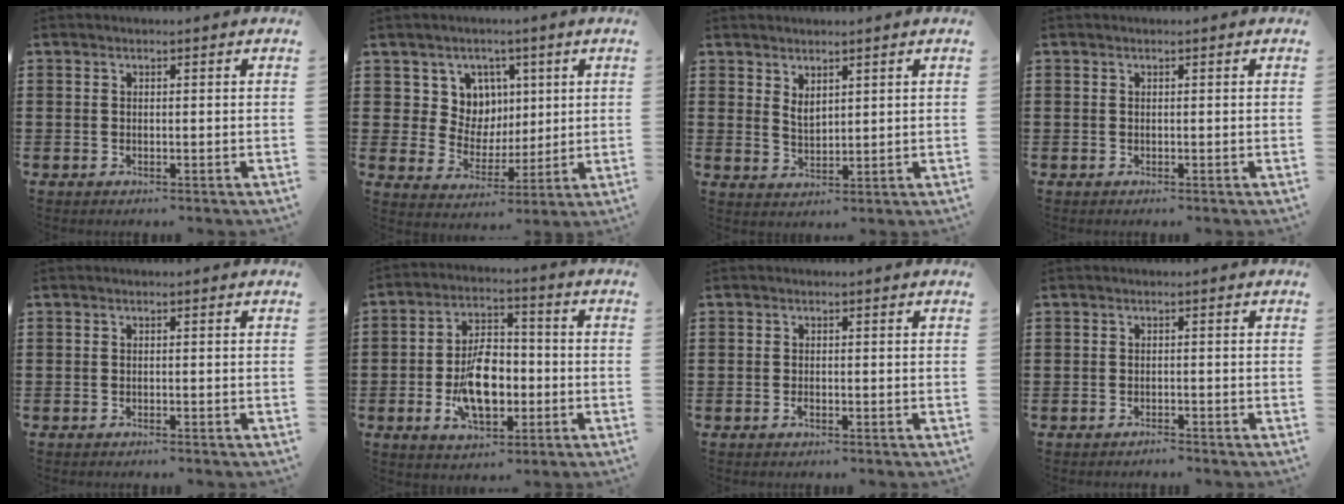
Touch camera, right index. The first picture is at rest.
{"total": 7.4, "force": [2.7, 6.6, 1.6], "torque": [-0.062, 0.001, 0.053]}
{"total": 2.4, "force": [1.8, 1.1, 1.1], "torque": [-0.025, 0.003, 0.034]}
{"total": 0.0}
{"total": 0.5, "force": [-0.5, -0.1, 0.2], "torque": [-0.005, -0.005, -0.009]}
{"total": 10.1, "force": [-2.2, 5.6, 8.1], "torque": [-0.155, 0.000, -0.044]}
{"total": 0.8, "force": [-0.5, 0.3, 0.6], "torque": [-0.013, -0.006, -0.008]}
{"total": 1.1, "force": [-1.1, 0.0, 0.1], "torque": [-0.005, 0.000, -0.024]}